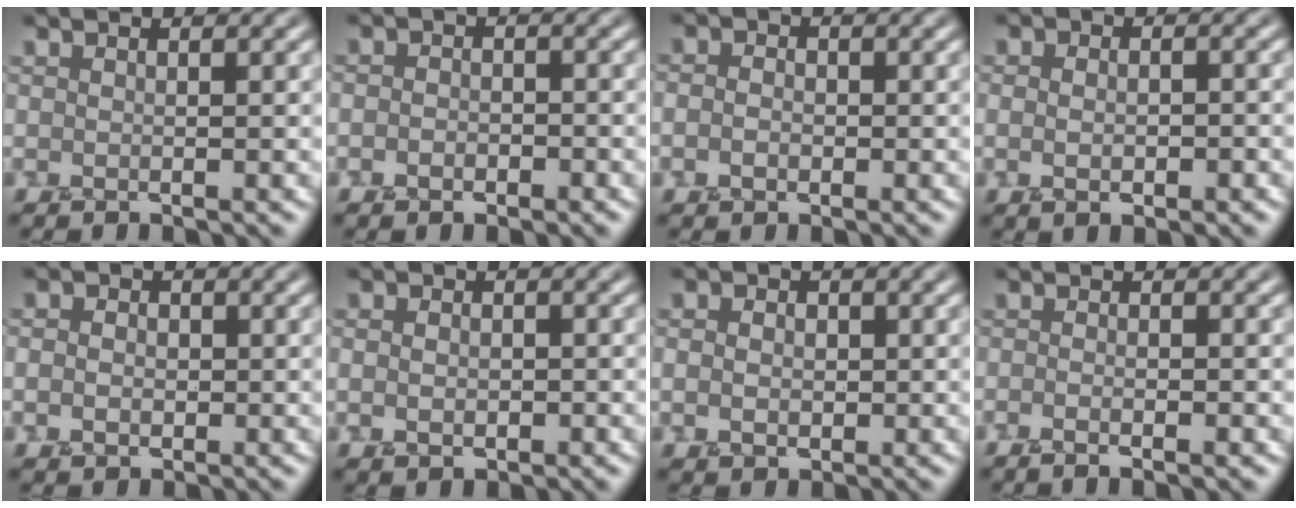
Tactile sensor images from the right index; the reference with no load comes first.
{"total": 1.5, "force": [-0.7, 1.1, 0.8], "torque": [-0.004, 0.003, -0.015]}
{"total": 1.7, "force": [-0.3, 1.3, 0.9], "torque": [-0.015, 0.003, -0.010]}
{"total": 3.9, "force": [-0.2, 2.6, 2.9], "torque": [-0.011, 0.009, -0.012]}
{"total": 2.4, "force": [0.0, 2.0, 1.3], "torque": [-0.014, 0.006, -0.008]}
{"total": 2.1, "force": [-0.1, 1.6, 1.3], "torque": [-0.011, 0.004, -0.002]}
{"total": 2.8, "force": [0.3, 2.3, 1.6], "torque": [-0.015, 0.008, -0.004]}
{"total": 2.4, "force": [-0.8, 0.9, 2.1], "torque": [-0.011, 0.003, -0.015]}